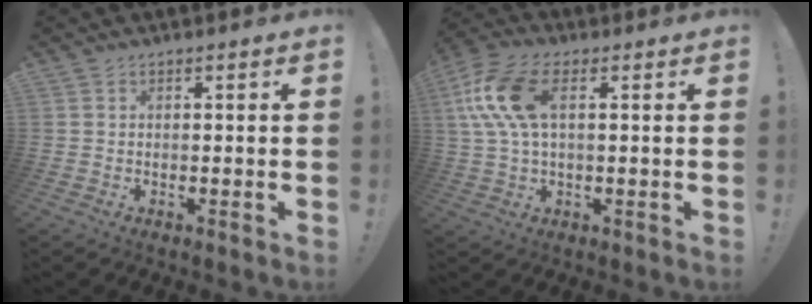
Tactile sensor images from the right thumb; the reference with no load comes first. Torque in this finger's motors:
{"motor_torque": [1.28, 1.28, 0.46, -0.02, 0.13]}